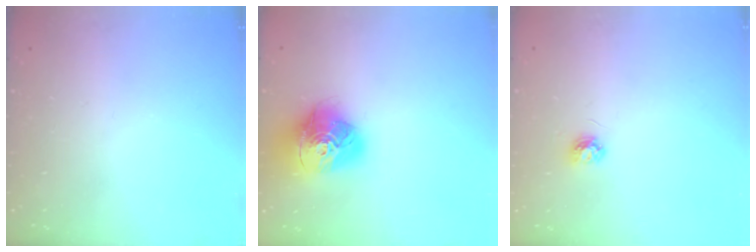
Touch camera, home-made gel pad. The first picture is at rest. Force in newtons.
{"total": 17.1, "press": 17.0, "slide": 2.2}
{"total": 3.9, "press": 3.9, "slide": 0.4}